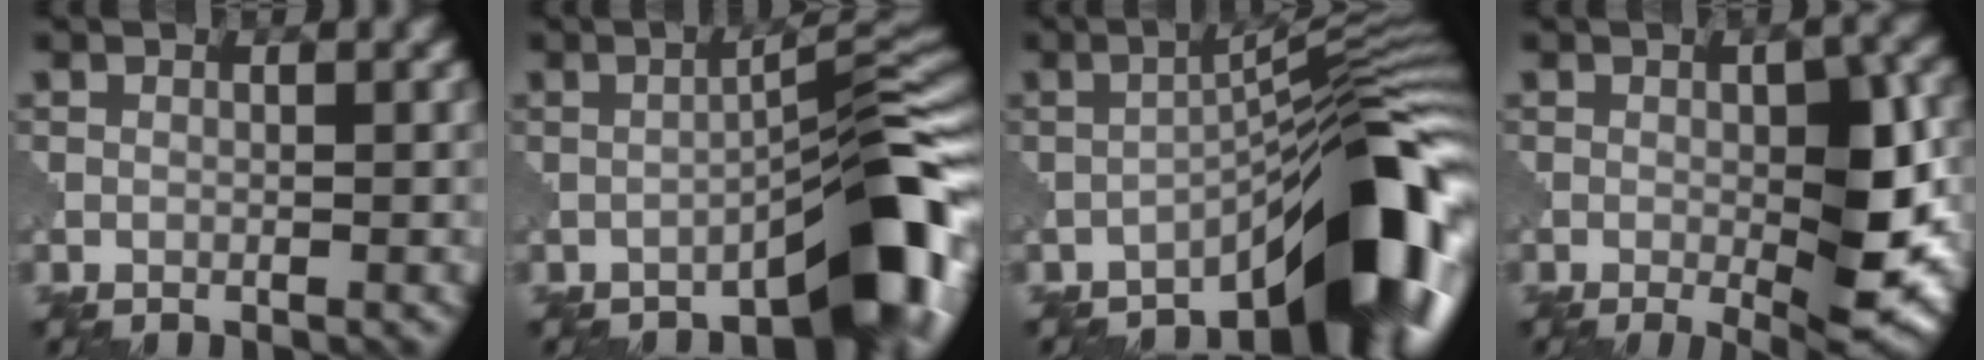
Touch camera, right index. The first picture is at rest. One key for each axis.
{"total": 8.1, "fx": -4.7, "fy": 1.3, "fz": 6.5, "tx": -0.079, "ty": 0.019, "tz": -0.067}
{"total": 11.3, "fx": -7.1, "fy": 2.5, "fz": 8.4, "tx": -0.097, "ty": 0.023, "tz": -0.112}
{"total": 7.7, "fx": -1.1, "fy": 2.1, "fz": 7.4, "tx": -0.106, "ty": -0.003, "tz": -0.010}